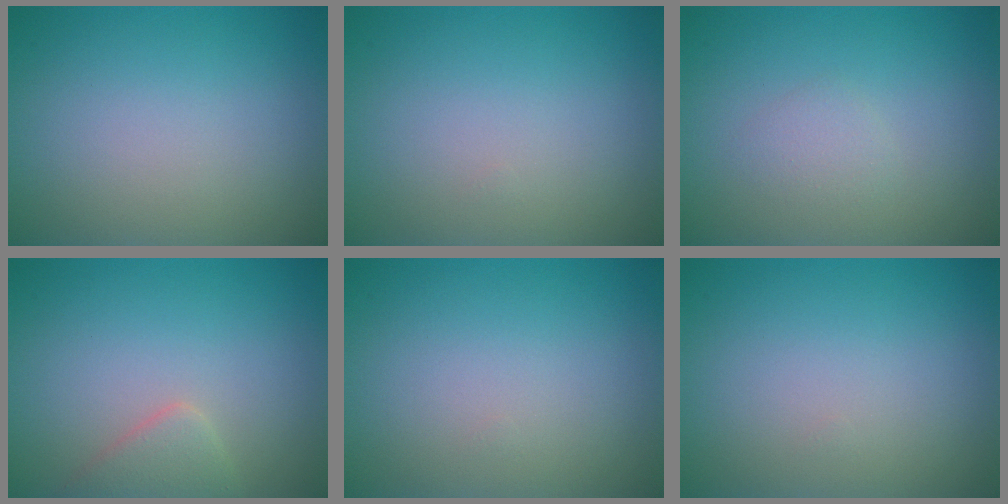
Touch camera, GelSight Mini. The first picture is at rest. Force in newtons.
{"total": 0.0}
{"total": 1.1, "press": 1.1, "slide": 0.0}
{"total": 2.1, "press": 2.1, "slide": 0.2}
{"total": 0.0}
{"total": 0.0}